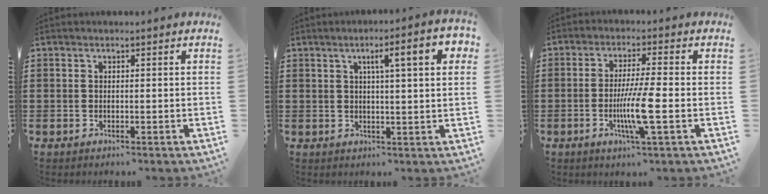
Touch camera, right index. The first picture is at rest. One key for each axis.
{"total": 6.8, "fx": 2.4, "fy": 1.0, "fz": 6.3, "tx": -0.110, "ty": -0.001, "tz": 0.033}
{"total": 7.7, "fx": -1.8, "fy": 0.2, "fz": 7.4, "tx": -0.146, "ty": -0.019, "tz": -0.038}